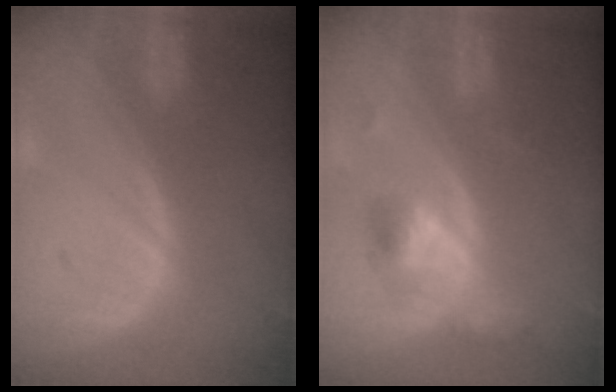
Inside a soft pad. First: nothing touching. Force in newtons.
{"total": 5.2, "press": 4.9, "slide": 1.7}